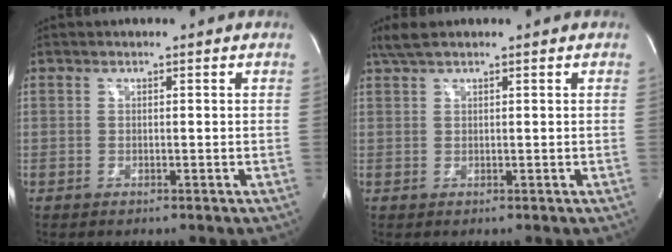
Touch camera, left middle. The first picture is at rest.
{"total": 2.7, "force": [2.1, 0.3, 1.6], "torque": [-0.040, 0.019, 0.046]}